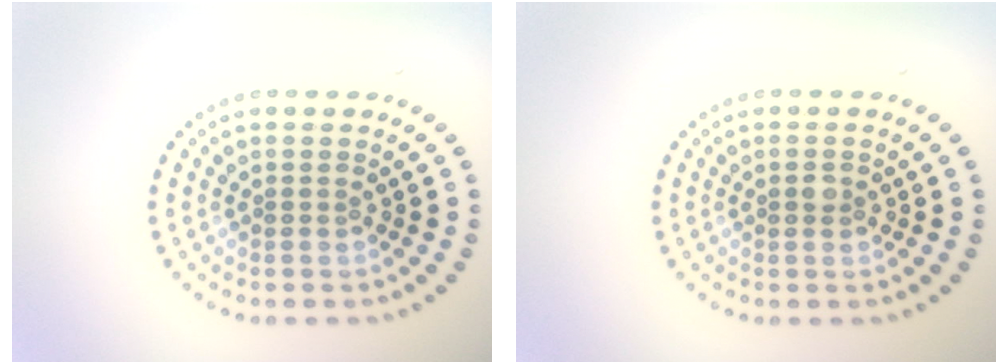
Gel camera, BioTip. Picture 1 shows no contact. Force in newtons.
{"total": 1.0, "press": 1.0, "slide": 0.1}